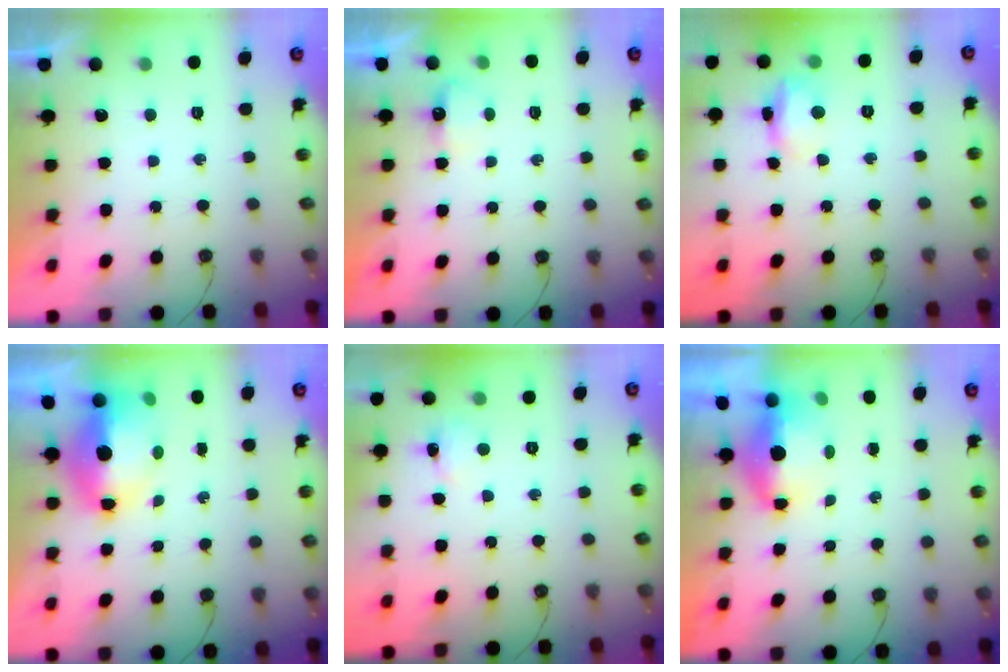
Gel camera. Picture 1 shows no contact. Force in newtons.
{"total": 3.6, "press": 3.6, "slide": 0.6}
{"total": 9.7, "press": 9.7, "slide": 0.7}
{"total": 9.5, "press": 9.5, "slide": 1.0}
{"total": 2.9, "press": 2.8, "slide": 0.6}
{"total": 6.0, "press": 5.8, "slide": 1.2}